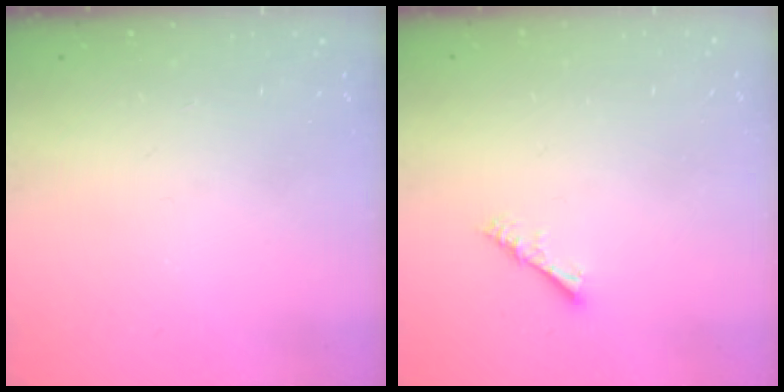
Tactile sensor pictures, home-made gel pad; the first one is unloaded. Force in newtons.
{"total": 3.6, "press": 3.5, "slide": 0.7}